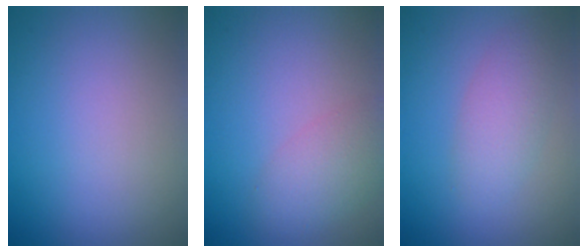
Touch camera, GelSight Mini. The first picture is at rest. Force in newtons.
{"total": 3.0, "press": 3.0, "slide": 0.1}
{"total": 3.0, "press": 3.0, "slide": 0.2}